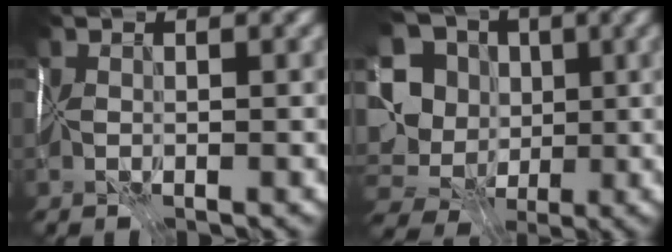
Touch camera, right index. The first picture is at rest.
{"total": 11.8, "force": [-0.5, 10.3, 5.7], "torque": [-0.127, -0.001, -0.007]}